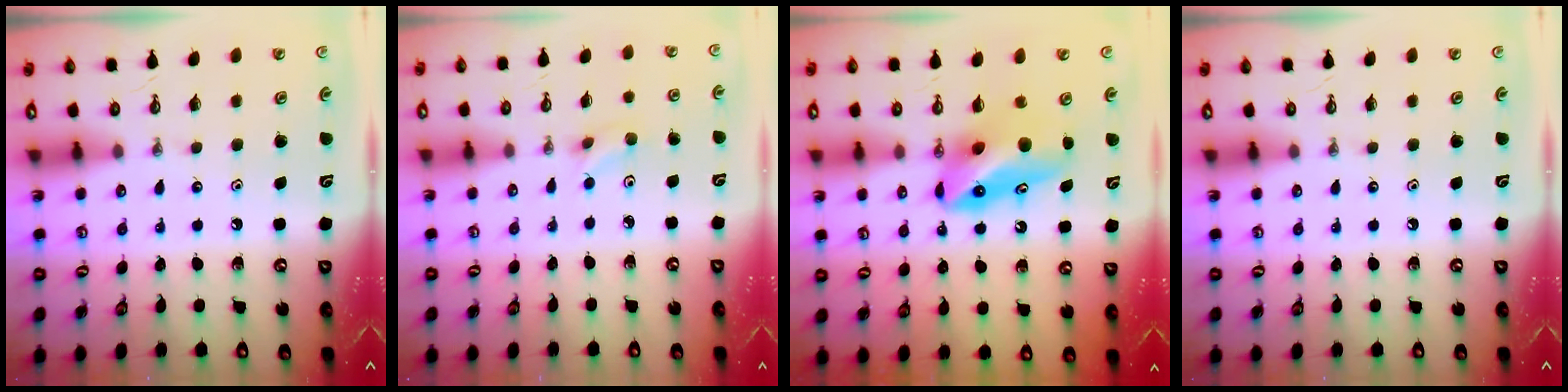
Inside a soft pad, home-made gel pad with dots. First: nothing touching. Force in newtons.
{"total": 3.6, "press": 3.5, "slide": 0.7}
{"total": 10.8, "press": 8.9, "slide": 6.2}
{"total": 0.0}